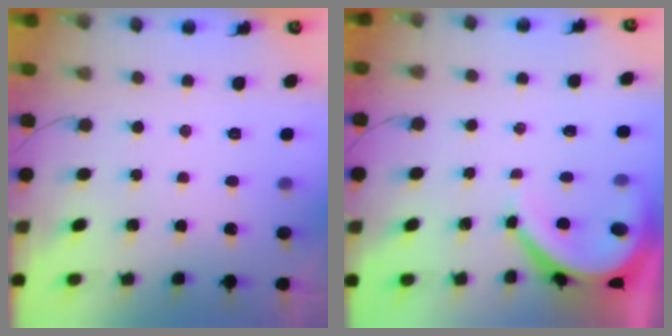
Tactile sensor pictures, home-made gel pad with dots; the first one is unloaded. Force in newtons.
{"total": 7.4, "press": 7.3, "slide": 0.8}